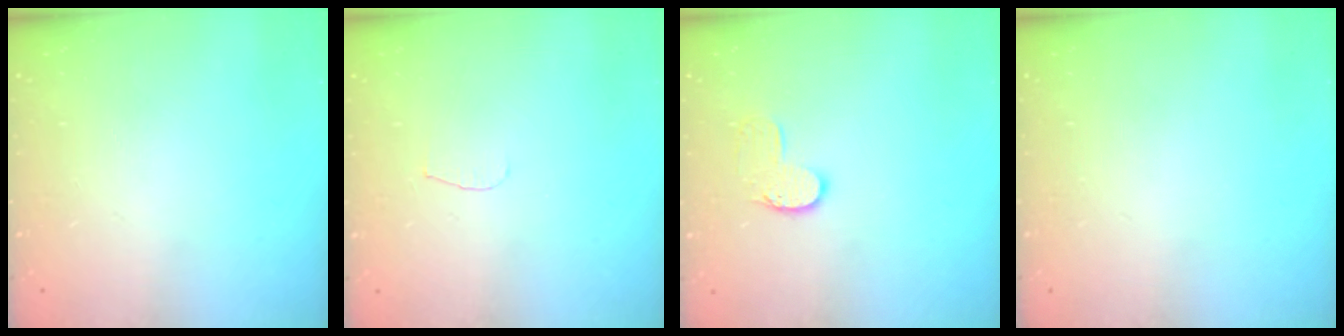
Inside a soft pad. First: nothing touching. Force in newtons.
{"total": 3.6, "press": 3.6, "slide": 0.4}
{"total": 7.4, "press": 7.4, "slide": 0.2}
{"total": 0.0}